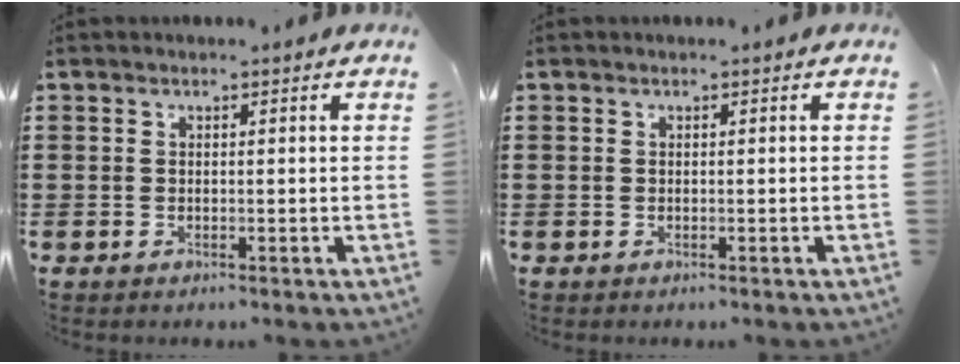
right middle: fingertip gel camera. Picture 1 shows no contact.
{"total": 0.0}